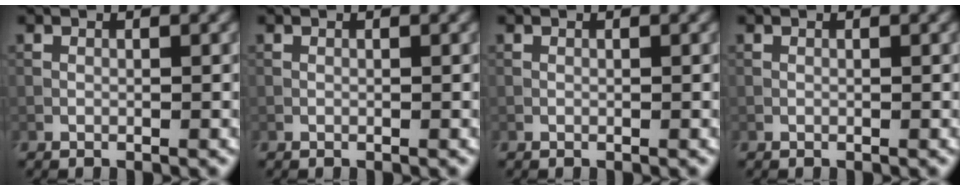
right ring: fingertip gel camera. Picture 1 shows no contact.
{"total": 0.0}
{"total": 0.0}
{"total": 0.0}